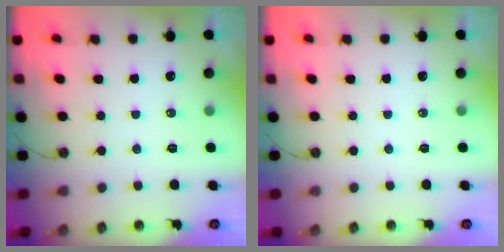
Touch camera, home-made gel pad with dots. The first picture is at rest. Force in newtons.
{"total": 0.0}